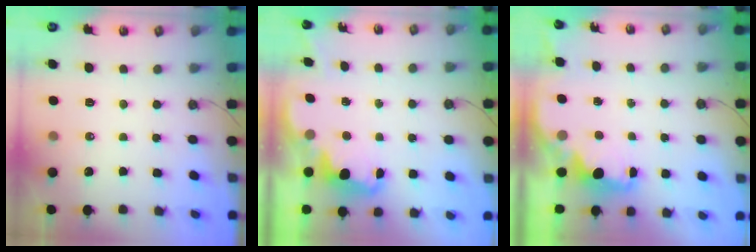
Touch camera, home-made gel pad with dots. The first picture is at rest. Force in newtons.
{"total": 2.4, "press": 2.3, "slide": 0.7}
{"total": 2.1, "press": 2.0, "slide": 0.6}